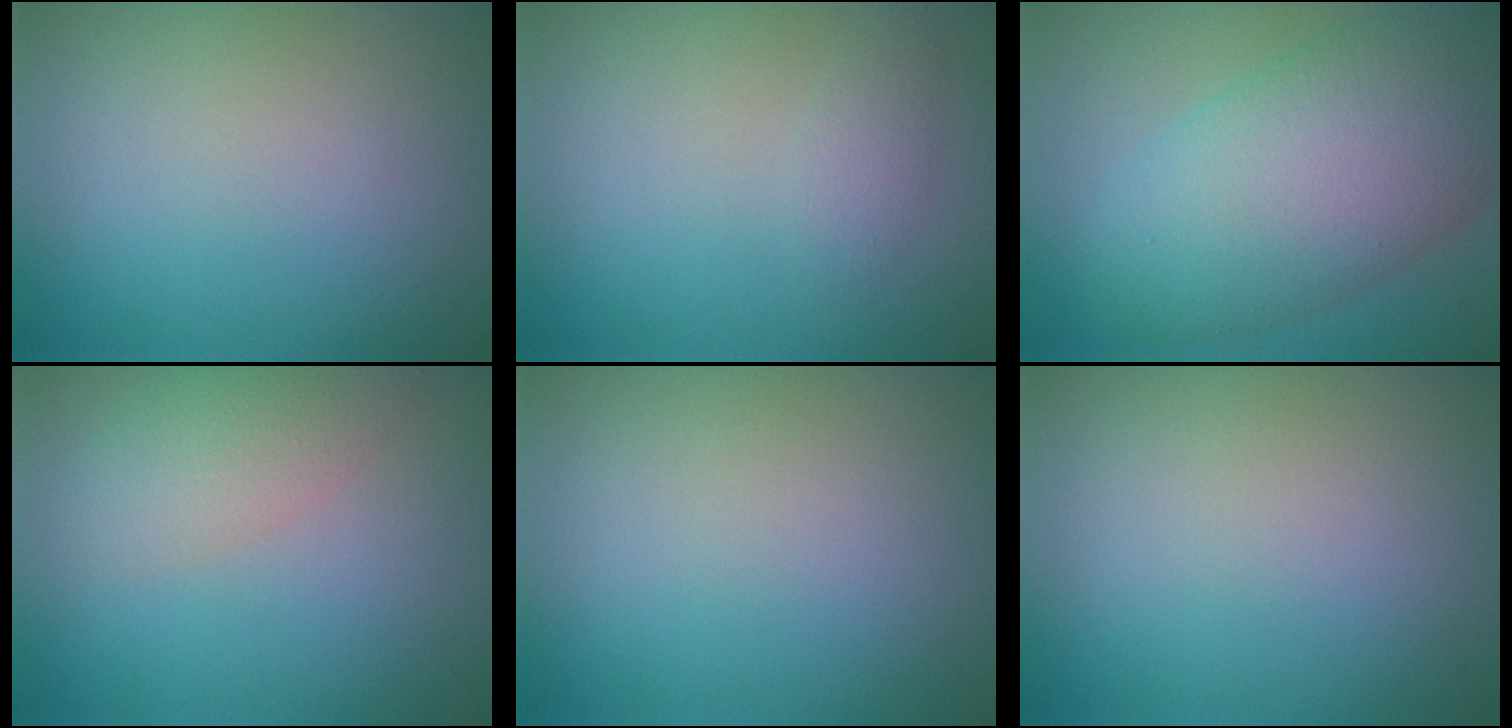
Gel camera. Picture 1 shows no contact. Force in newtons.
{"total": 1.2, "press": 1.2, "slide": 0.0}
{"total": 9.9, "press": 9.9, "slide": 0.6}
{"total": 3.3, "press": 3.3, "slide": 0.3}
{"total": 0.0}
{"total": 0.0}